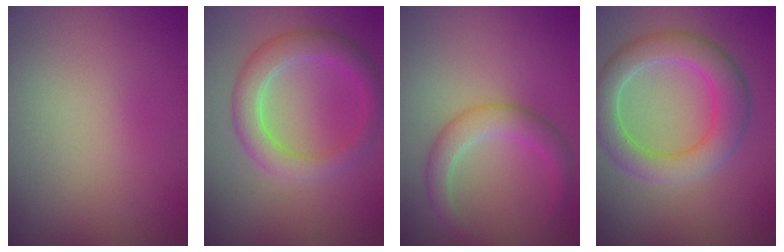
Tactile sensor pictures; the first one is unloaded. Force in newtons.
{"total": 2.9, "press": 2.9, "slide": 0.3}
{"total": 2.8, "press": 2.8, "slide": 0.2}
{"total": 4.8, "press": 4.7, "slide": 0.3}